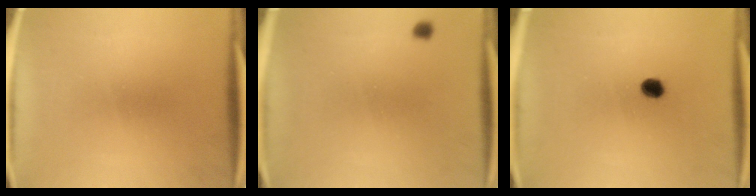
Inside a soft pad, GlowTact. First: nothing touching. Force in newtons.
{"total": 1.0}
{"total": 2.7}